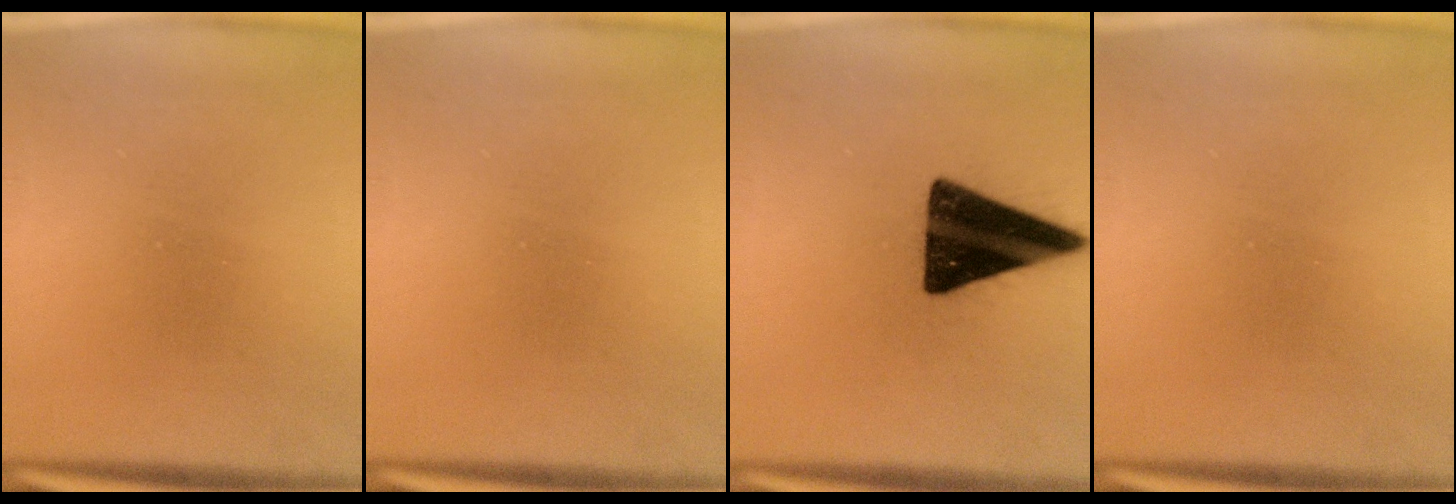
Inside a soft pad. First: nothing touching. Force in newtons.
{"total": 0.0}
{"total": 18.3}
{"total": 0.0}